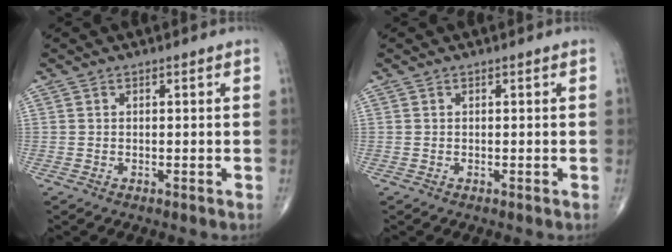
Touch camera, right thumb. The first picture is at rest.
{"total": 0.0}